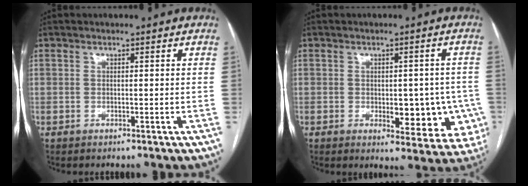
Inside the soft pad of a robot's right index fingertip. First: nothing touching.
{"total": 10.2, "force": [-2.3, 4.7, 8.7], "torque": [-0.089, 0.006, -0.016]}